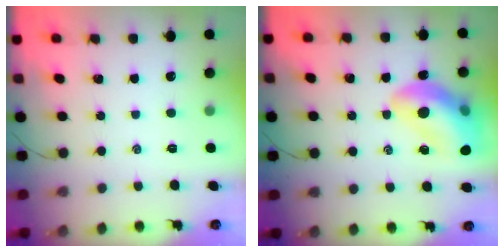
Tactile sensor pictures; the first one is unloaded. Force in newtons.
{"total": 17.5, "press": 17.1, "slide": 3.6}